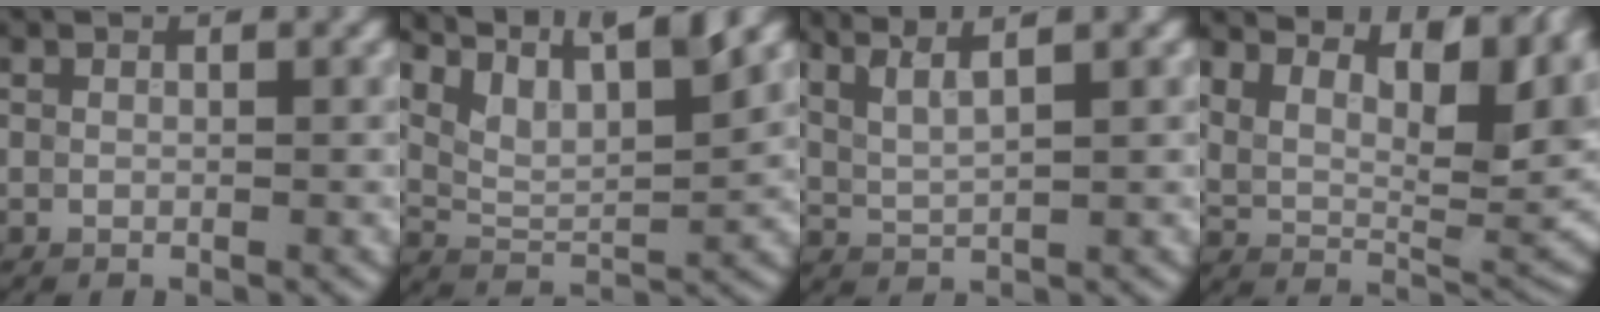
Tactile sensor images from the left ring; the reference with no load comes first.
{"total": 8.8, "force": [6.5, 2.7, 5.4], "torque": [-0.107, 0.015, 0.103]}
{"total": 4.6, "force": [3.2, 1.2, 3.1], "torque": [-0.050, 0.024, 0.040]}
{"total": 13.1, "force": [8.4, 5.2, 8.6], "torque": [-0.132, 0.020, 0.128]}